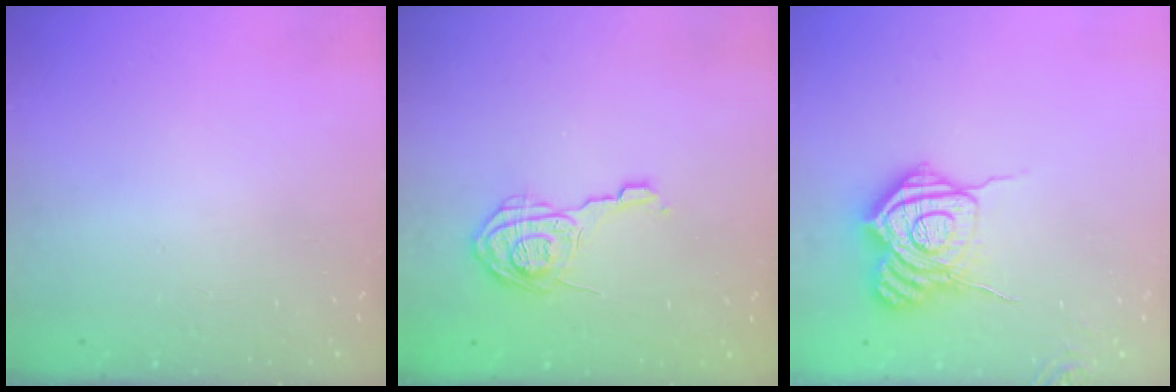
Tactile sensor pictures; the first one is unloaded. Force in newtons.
{"total": 12.7, "press": 12.7, "slide": 1.0}
{"total": 15.5, "press": 15.5, "slide": 1.1}